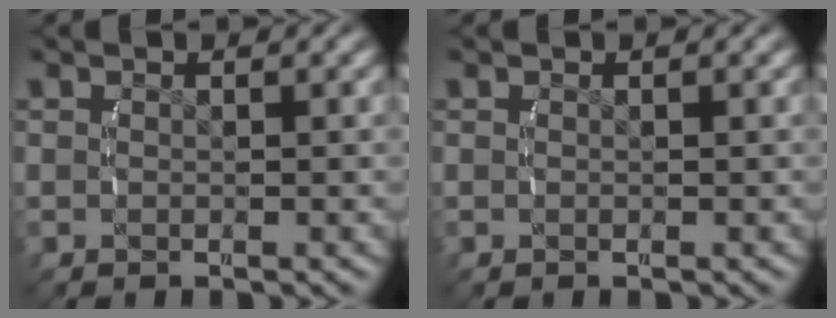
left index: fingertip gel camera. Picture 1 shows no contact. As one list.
[{"total": 0.0}]